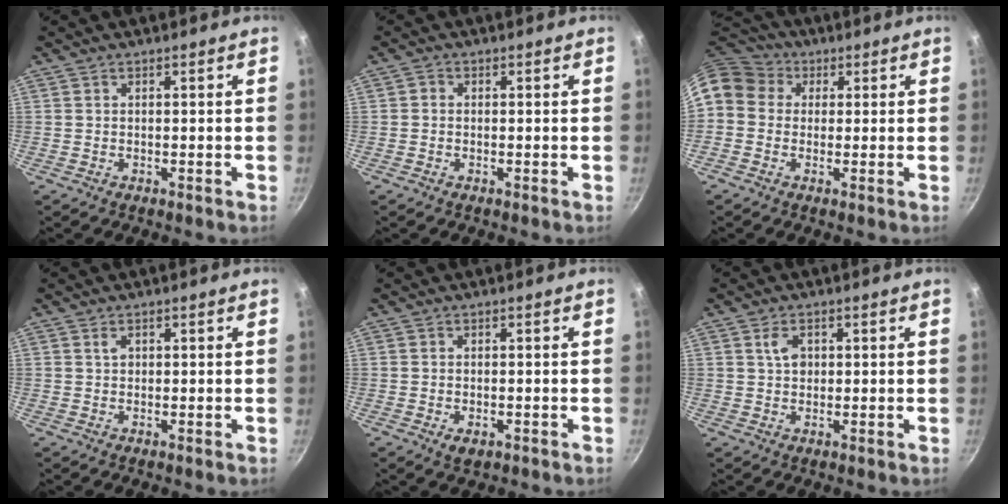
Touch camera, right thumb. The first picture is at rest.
{"total": 0.9, "force": [-0.3, 0.8, 0.3], "torque": [-0.005, 0.004, -0.006]}
{"total": 12.4, "force": [2.9, 10.4, 6.2], "torque": [-0.118, 0.034, 0.035]}
{"total": 1.2, "force": [0.5, 0.9, 0.7], "torque": [-0.006, 0.001, 0.006]}
{"total": 2.3, "force": [-0.7, 1.4, 1.7], "torque": [-0.026, -0.006, -0.008]}
{"total": 3.2, "force": [0.9, 2.2, 2.1], "torque": [-0.027, 0.001, 0.014]}